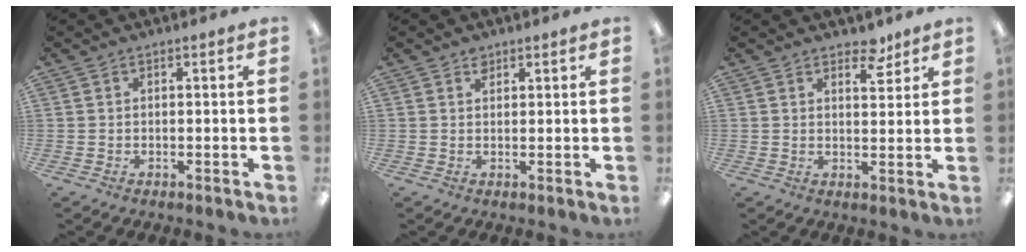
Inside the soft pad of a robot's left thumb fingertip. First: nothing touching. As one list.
[{"total": 1.6, "force": [1.3, 0.8, 0.6], "torque": [-0.005, -0.005, 0.022]}, {"total": 5.1, "force": [4.1, 2.3, 1.9], "torque": [-0.006, -0.027, 0.069]}]